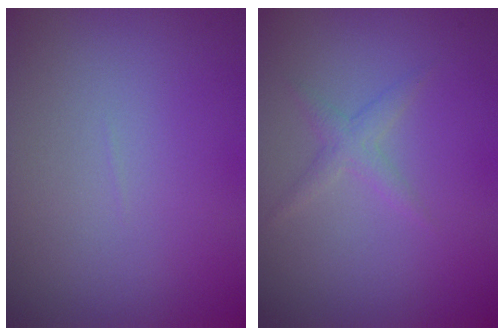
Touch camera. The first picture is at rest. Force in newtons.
{"total": 1.3, "press": 1.3, "slide": 0.1}